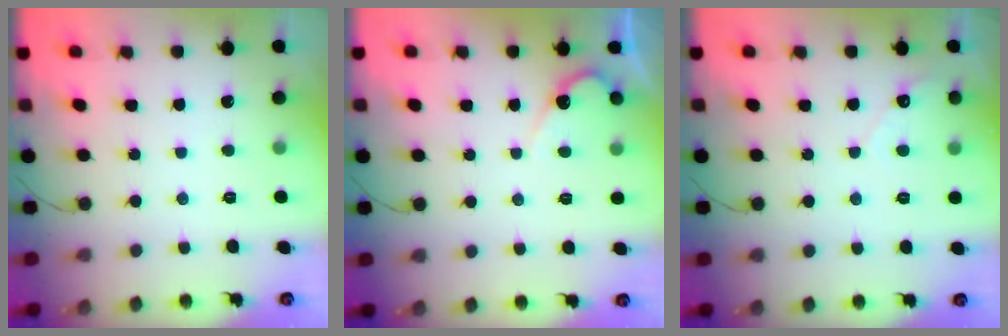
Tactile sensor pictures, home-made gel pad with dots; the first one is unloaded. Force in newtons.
{"total": 4.0, "press": 4.0, "slide": 0.2}
{"total": 2.7, "press": 2.7, "slide": 0.2}